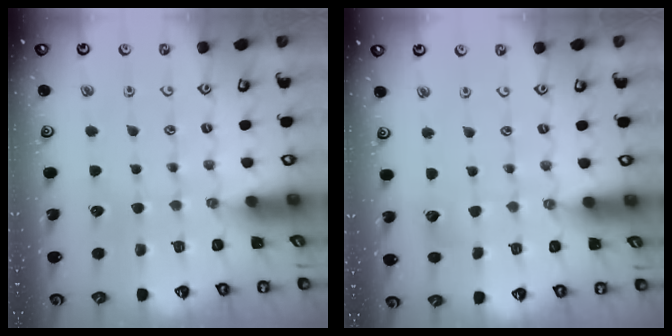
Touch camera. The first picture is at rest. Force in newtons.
{"total": 3.0, "press": 3.0, "slide": 0.3}